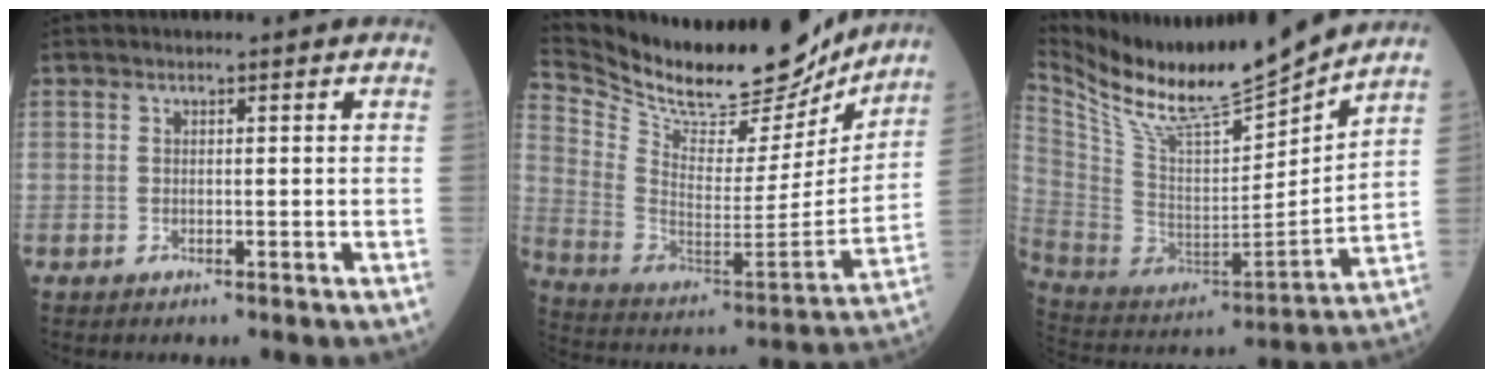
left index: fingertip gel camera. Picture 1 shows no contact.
{"total": 25.8, "force": [23.4, 6.3, 8.9], "torque": [-0.180, -0.045, 0.356]}
{"total": 19.5, "force": [17.2, 1.4, 9.1], "torque": [-0.179, -0.029, 0.306]}